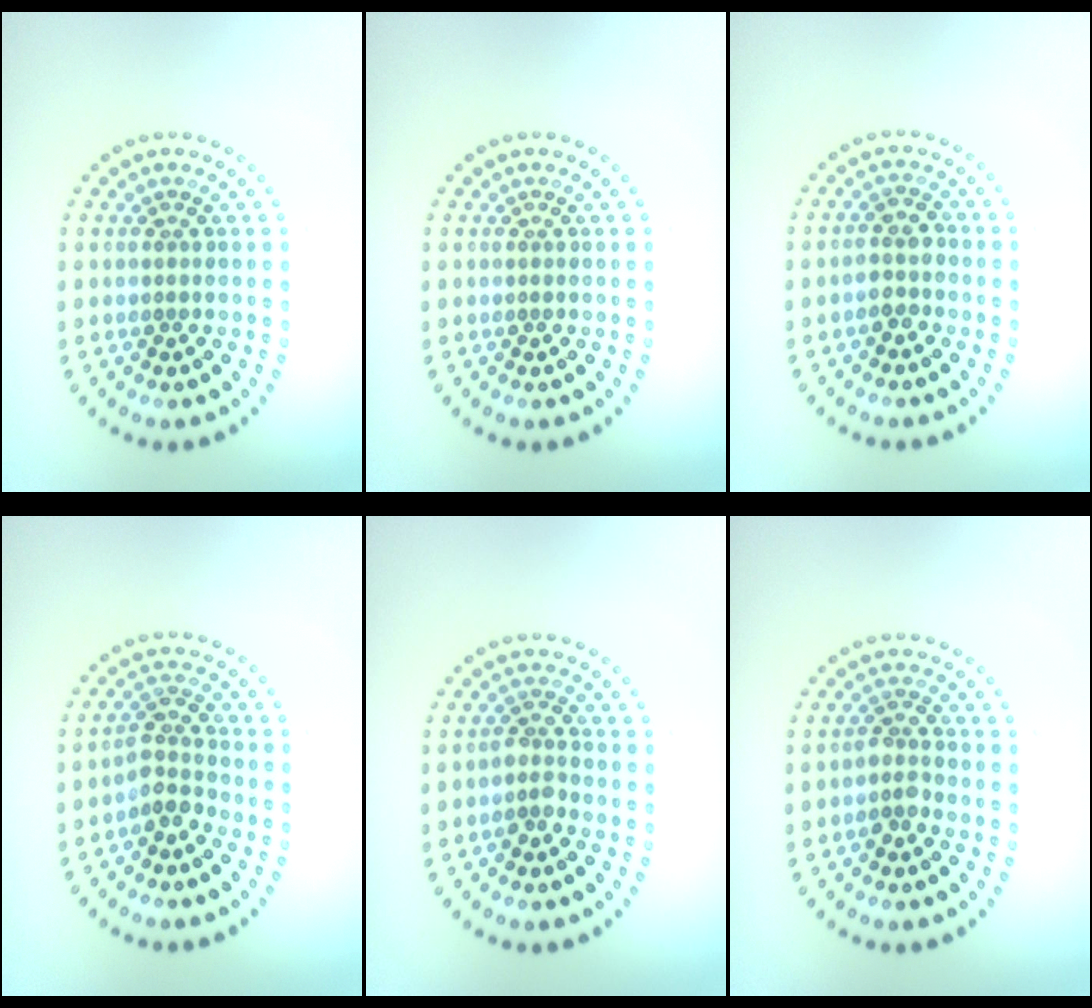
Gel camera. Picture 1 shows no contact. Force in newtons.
{"total": 0.0}
{"total": 2.0, "press": 1.8, "slide": 0.7}
{"total": 2.5, "press": 2.0, "slide": 1.5}
{"total": 1.7, "press": 1.3, "slide": 1.2}
{"total": 1.8, "press": 1.4, "slide": 1.2}